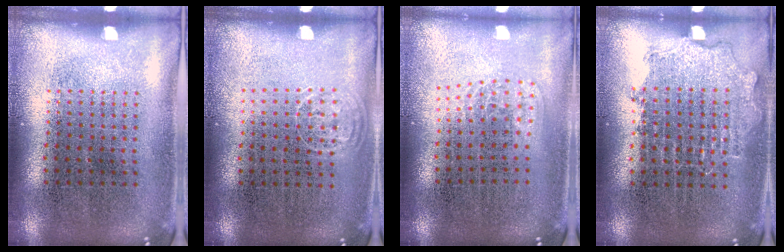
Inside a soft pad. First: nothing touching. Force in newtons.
{"total": 0.7, "press": 0.6, "slide": 0.4}
{"total": 1.0, "press": 0.7, "slide": 0.8}
{"total": 0.9, "press": 0.9, "slide": 0.2}